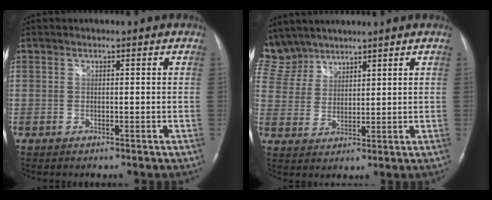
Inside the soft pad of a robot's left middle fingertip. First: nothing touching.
{"total": 9.1, "force": [8.0, 4.2, 0.7], "torque": [-0.032, 0.013, 0.175]}